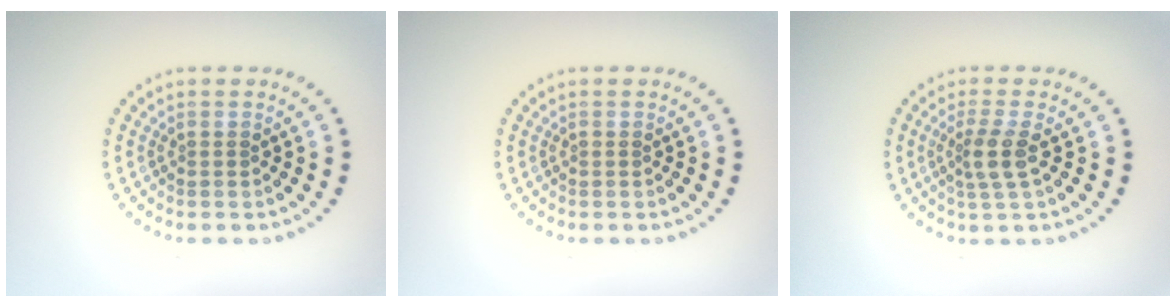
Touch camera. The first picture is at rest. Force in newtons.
{"total": 0.0}
{"total": 2.5, "press": 2.0, "slide": 1.5}